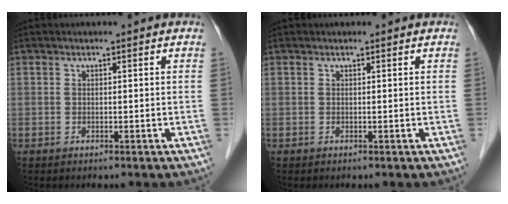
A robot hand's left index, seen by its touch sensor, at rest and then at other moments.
{"total": 0.0}